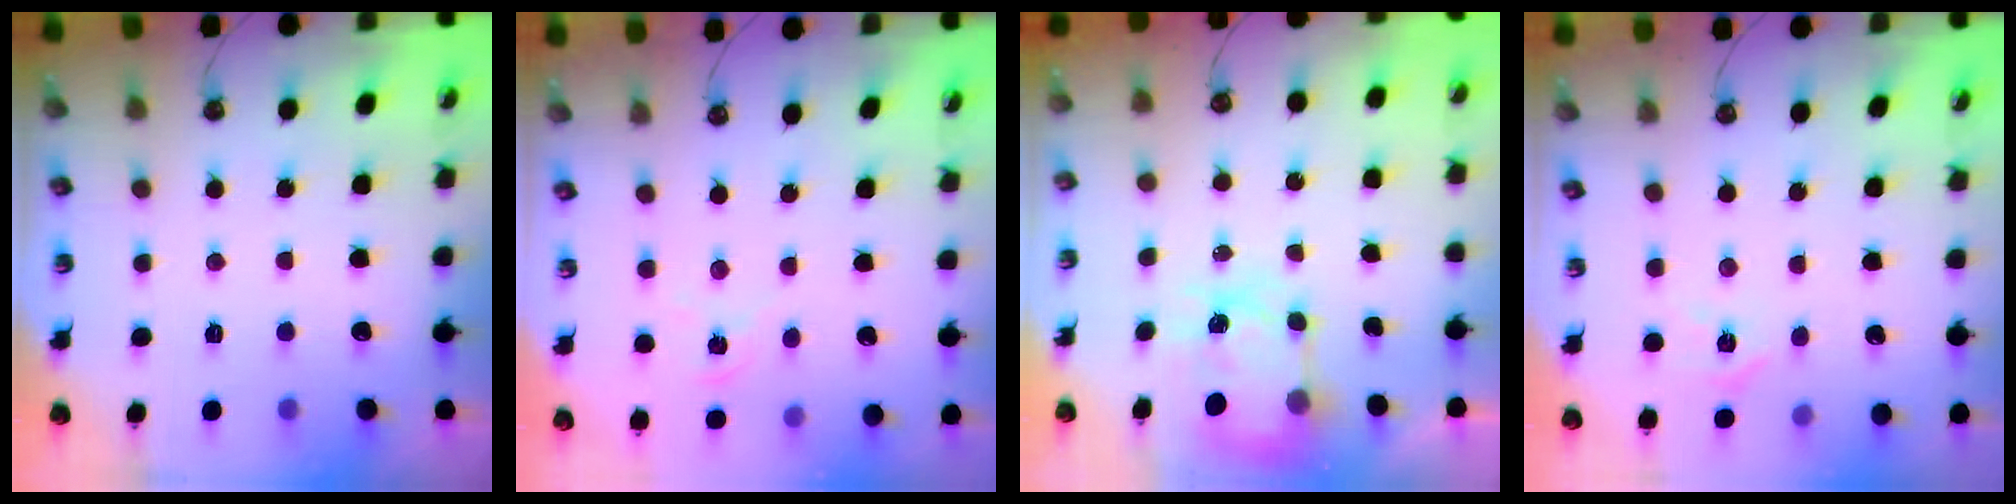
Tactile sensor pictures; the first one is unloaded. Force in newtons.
{"total": 2.2, "press": 2.2, "slide": 0.3}
{"total": 5.8, "press": 5.8, "slide": 0.7}
{"total": 4.4, "press": 4.4, "slide": 0.5}